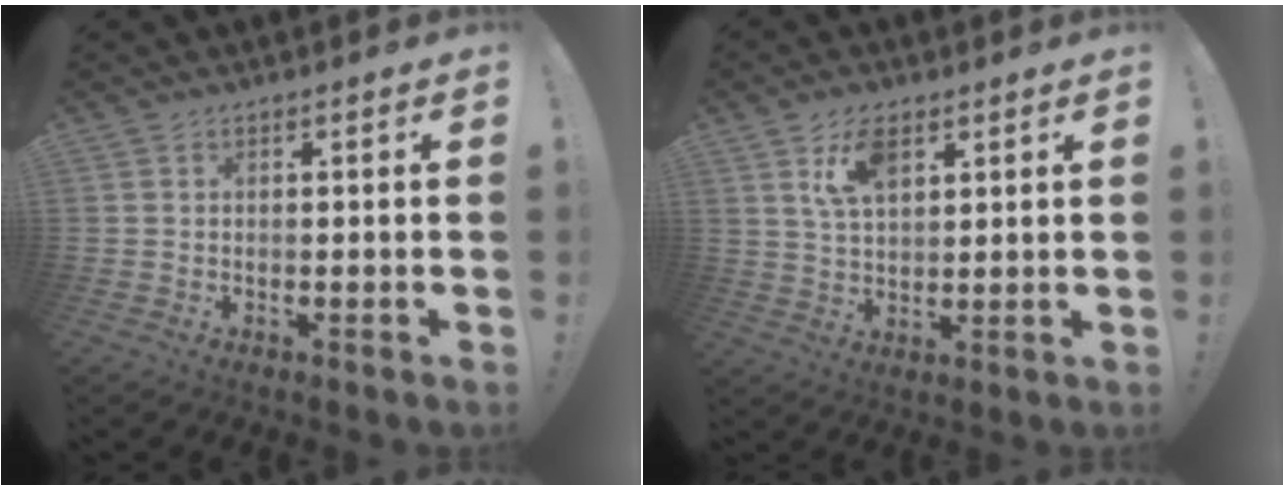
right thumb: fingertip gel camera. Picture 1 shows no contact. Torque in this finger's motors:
{"motor_torque": [0.35, 0.48, 0.37, 0.28, 0.28]}